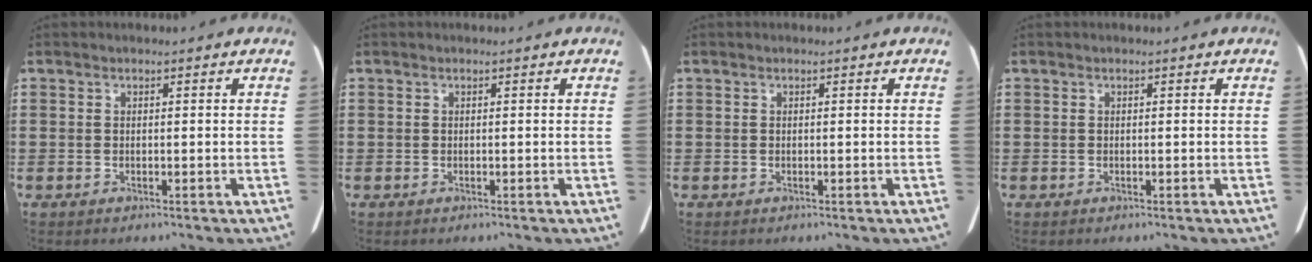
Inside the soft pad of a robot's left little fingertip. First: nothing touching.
{"total": 0.0}
{"total": 0.0}
{"total": 0.0}